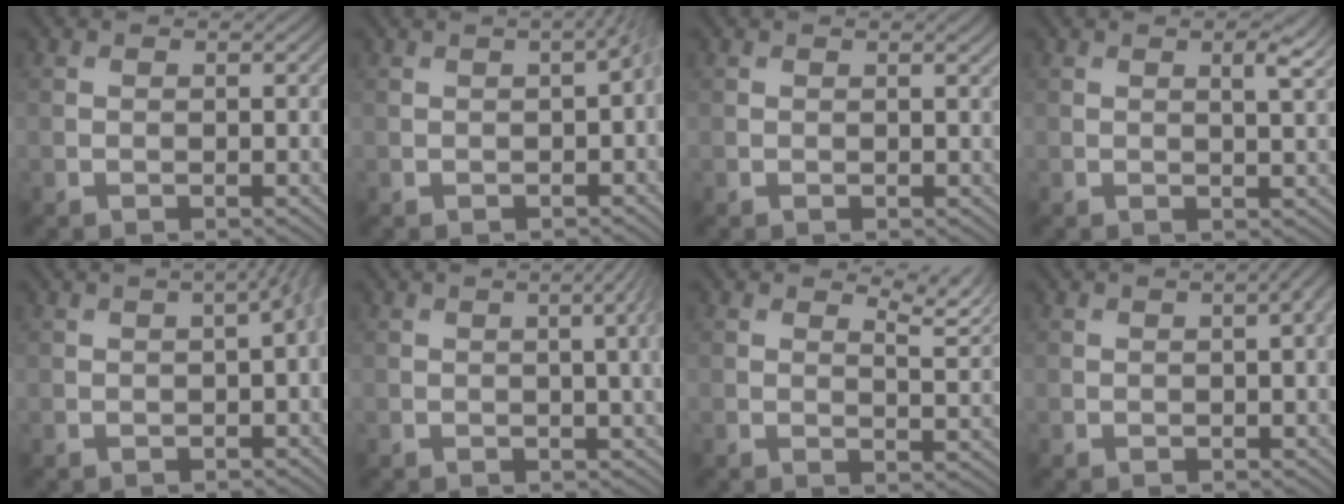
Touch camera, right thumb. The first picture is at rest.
{"total": 3.5, "force": [-0.1, 1.1, 3.4], "torque": [-0.037, 0.003, 0.006]}
{"total": 0.7, "force": [0.4, 0.1, 0.6], "torque": [-0.008, 0.001, 0.006]}
{"total": 2.3, "force": [1.2, 0.4, 1.9], "torque": [-0.032, -0.003, 0.023]}
{"total": 4.5, "force": [0.1, 1.5, 4.3], "torque": [-0.039, 0.011, 0.004]}
{"total": 5.1, "force": [0.7, 1.4, 4.8], "torque": [-0.049, 0.015, 0.007]}
{"total": 4.2, "force": [3.2, 0.8, 2.5], "torque": [-0.048, -0.004, 0.053]}
{"total": 2.8, "force": [0.5, 0.9, 2.6], "torque": [-0.028, 0.012, 0.003]}